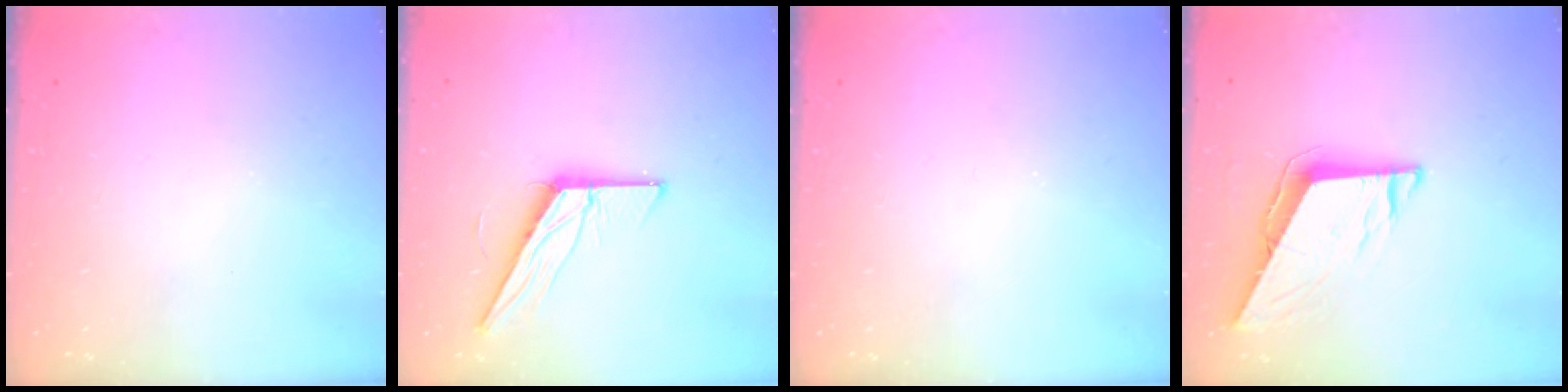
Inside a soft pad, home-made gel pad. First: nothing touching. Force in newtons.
{"total": 11.5, "press": 11.5, "slide": 0.2}
{"total": 0.0}
{"total": 7.6, "press": 7.6, "slide": 0.3}